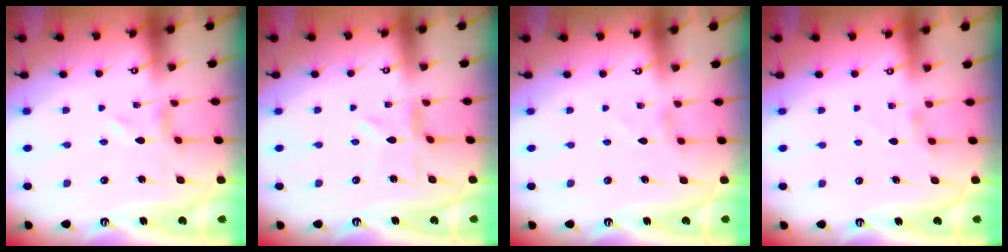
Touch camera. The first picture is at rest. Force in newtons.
{"total": 1.4, "press": 1.4, "slide": 0.3}
{"total": 0.0}
{"total": 2.7, "press": 2.7, "slide": 0.3}